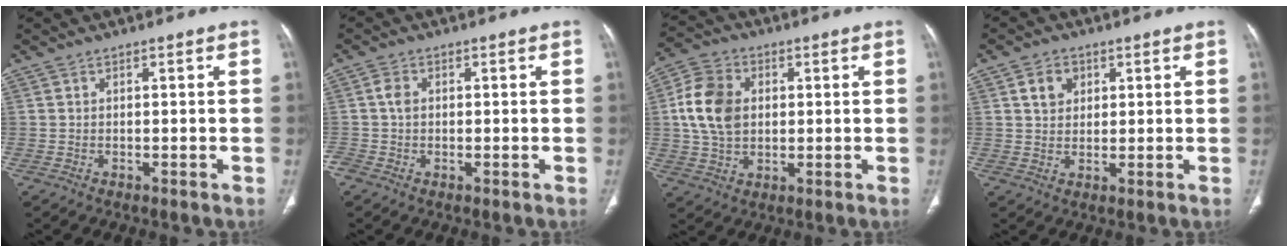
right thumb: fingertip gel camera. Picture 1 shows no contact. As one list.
[{"total": 2.3, "force": [0.0, 1.8, 1.5], "torque": [-0.029, 0.008, -0.004]}, {"total": 11.3, "force": [1.5, 8.4, 7.4], "torque": [-0.125, 0.006, 0.028]}, {"total": 4.7, "force": [1.9, 3.7, 2.3], "torque": [-0.015, -0.008, 0.034]}]